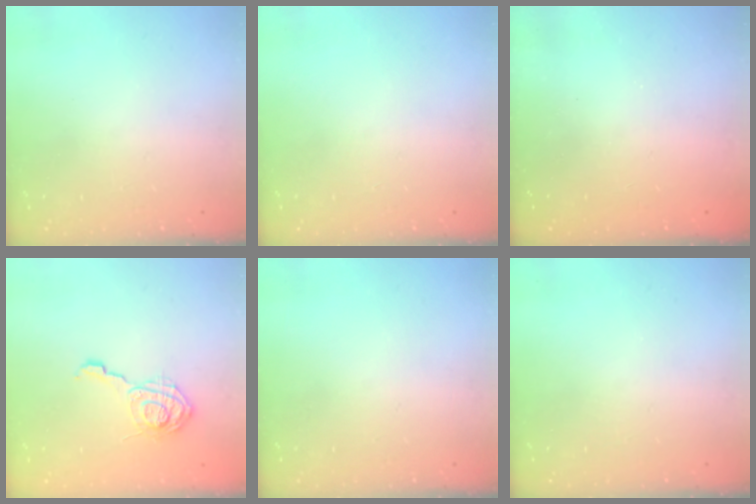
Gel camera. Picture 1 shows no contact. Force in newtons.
{"total": 0.0}
{"total": 2.3, "press": 2.2, "slide": 0.8}
{"total": 11.7, "press": 11.7, "slide": 0.5}
{"total": 0.0}
{"total": 0.0}